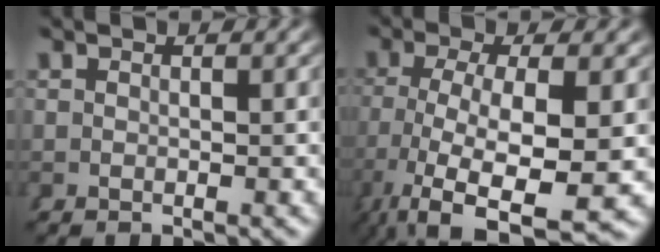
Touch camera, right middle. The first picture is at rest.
{"total": 8.4, "force": [-3.8, 4.1, 6.3], "torque": [-0.156, -0.060, -0.028]}